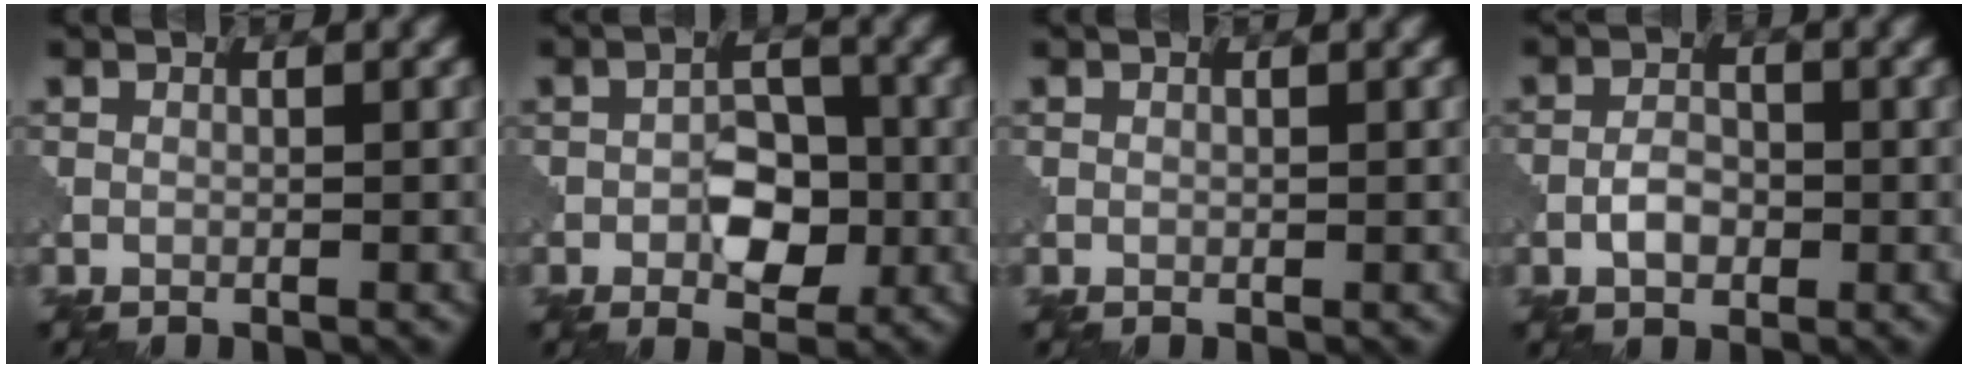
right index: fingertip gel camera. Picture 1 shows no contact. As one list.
[{"total": 3.8, "force": [-0.7, 2.4, 2.8], "torque": [-0.037, 0.006, -0.005]}, {"total": 0.0}, {"total": 1.9, "force": [-0.4, 1.3, 1.3], "torque": [-0.022, 0.006, -0.006]}]